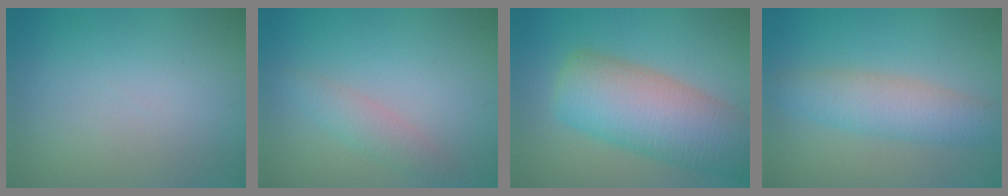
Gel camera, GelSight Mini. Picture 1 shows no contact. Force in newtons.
{"total": 2.2, "press": 2.2, "slide": 0.1}
{"total": 10.4, "press": 10.4, "slide": 0.4}
{"total": 4.8, "press": 4.8, "slide": 0.1}